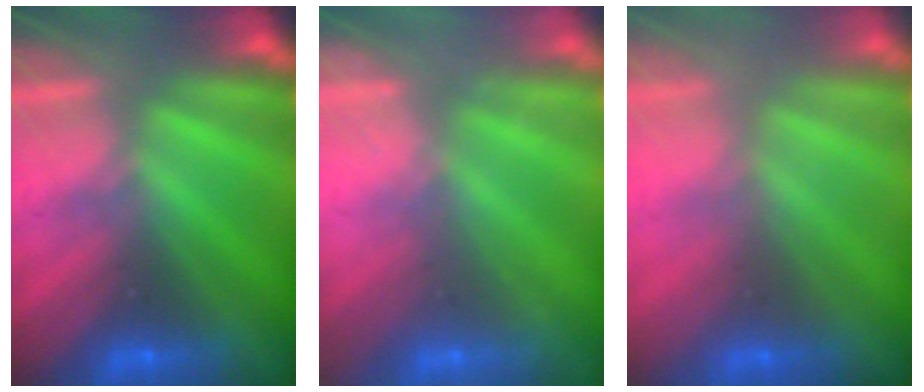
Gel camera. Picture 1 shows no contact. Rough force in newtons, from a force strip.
{"total": 2.4}
{"total": 2.7}